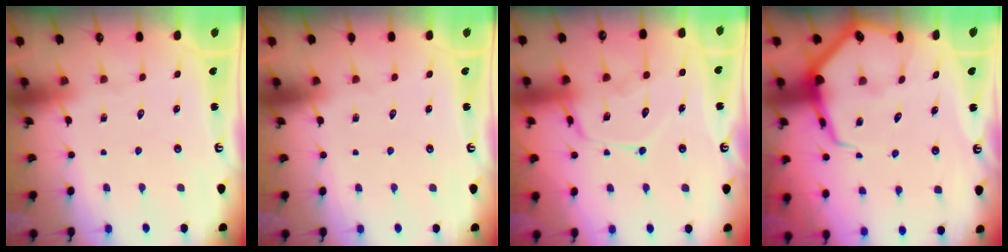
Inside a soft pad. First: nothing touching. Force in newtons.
{"total": 0.0}
{"total": 12.3, "press": 12.3, "slide": 0.7}
{"total": 8.2, "press": 8.1, "slide": 1.0}